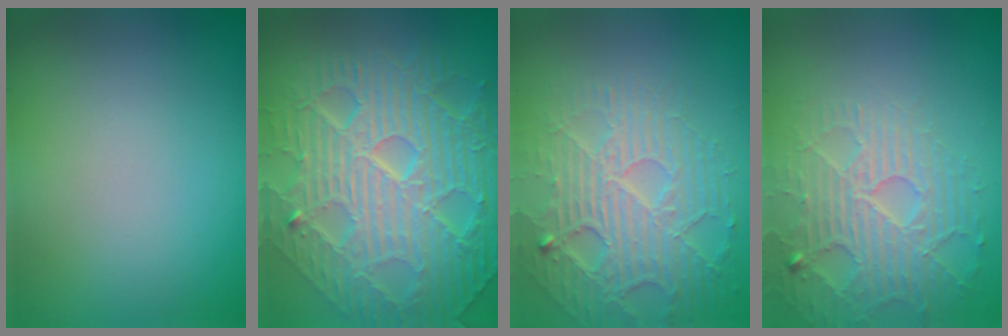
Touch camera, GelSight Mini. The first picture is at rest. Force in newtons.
{"total": 11.7, "press": 7.6, "slide": 8.8}
{"total": 5.6, "press": 4.5, "slide": 3.3}
{"total": 4.8, "press": 3.7, "slide": 3.0}